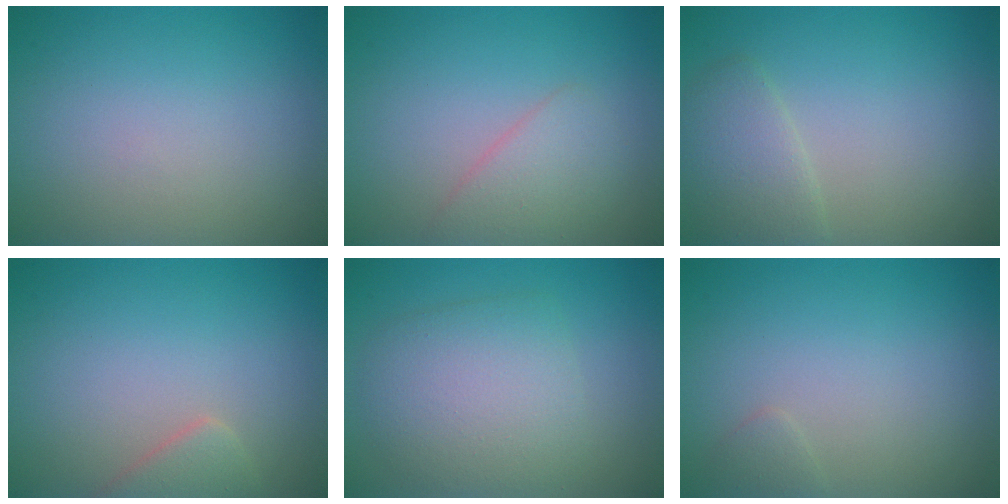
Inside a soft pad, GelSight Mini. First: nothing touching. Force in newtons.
{"total": 2.3, "press": 2.3, "slide": 0.0}
{"total": 2.8, "press": 2.8, "slide": 0.2}
{"total": 2.1, "press": 2.1, "slide": 0.1}
{"total": 5.2, "press": 5.2, "slide": 0.3}
{"total": 0.8, "press": 0.8, "slide": 0.0}